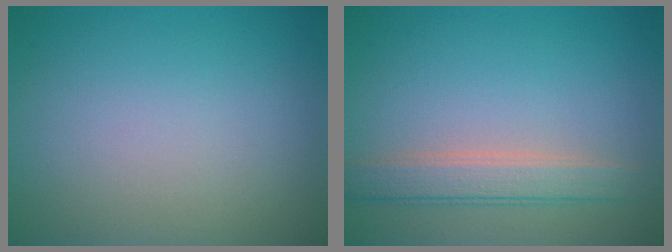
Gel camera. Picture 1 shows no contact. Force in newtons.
{"total": 3.0, "press": 3.0, "slide": 0.3}